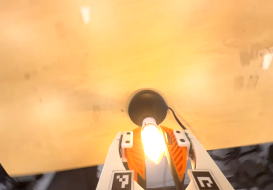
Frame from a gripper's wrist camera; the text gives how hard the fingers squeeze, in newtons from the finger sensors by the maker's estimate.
{"total": 14.7, "left": 15.0, "right": 14.5}